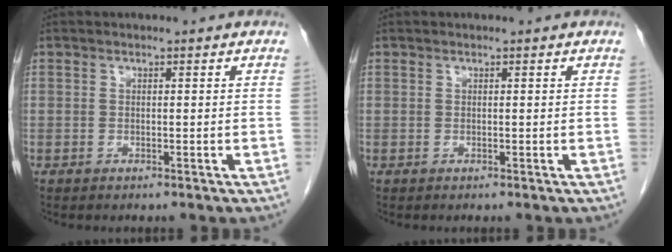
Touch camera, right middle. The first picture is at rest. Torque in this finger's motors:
{"motor_torque": [-0.01, 0.00, 0.00, 0.00]}